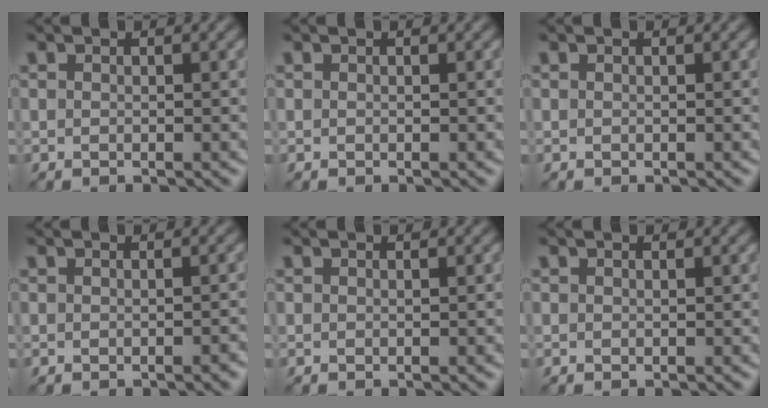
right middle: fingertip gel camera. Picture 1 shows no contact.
{"total": 0.0}
{"total": 0.0}
{"total": 0.8, "force": [-0.5, 0.2, 0.6], "torque": [-0.008, 0.002, -0.005]}
{"total": 0.0}
{"total": 0.0}